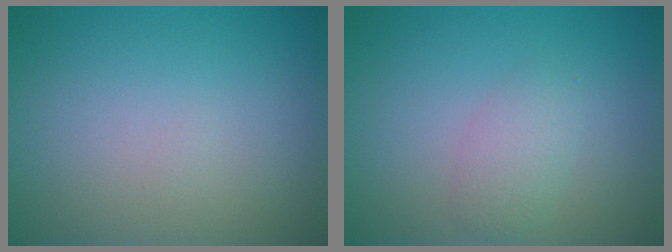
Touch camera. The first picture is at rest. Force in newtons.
{"total": 1.8, "press": 1.8, "slide": 0.1}